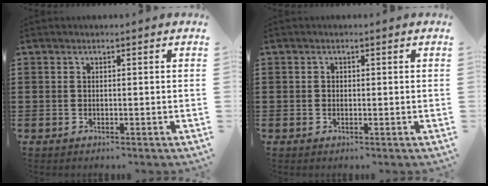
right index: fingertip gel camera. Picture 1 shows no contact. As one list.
[{"total": 0.6, "force": [-0.2, 0.5, 0.2], "torque": [-0.005, 0.003, -0.006]}]